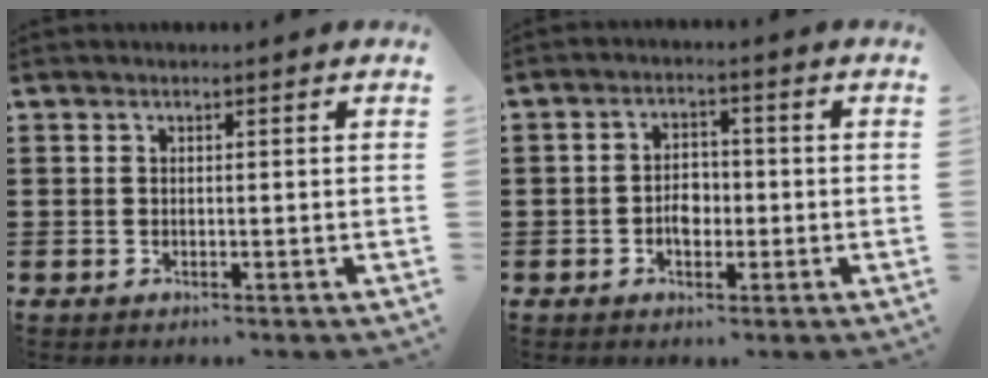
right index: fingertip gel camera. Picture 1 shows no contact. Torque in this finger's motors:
{"motor_torque": [1.31, 0.83, 0.10, 0.01]}